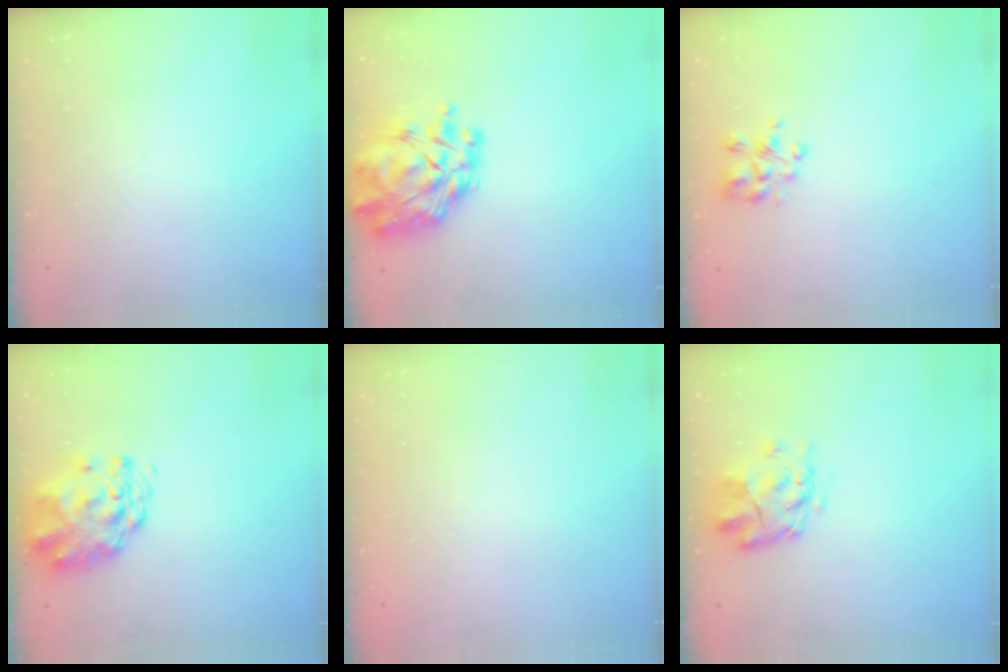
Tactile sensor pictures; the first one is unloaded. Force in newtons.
{"total": 11.8, "press": 10.9, "slide": 4.7}
{"total": 4.9, "press": 4.8, "slide": 1.0}
{"total": 2.9, "press": 2.7, "slide": 1.0}
{"total": 1.9, "press": 1.9, "slide": 0.2}
{"total": 4.0, "press": 3.6, "slide": 1.8}